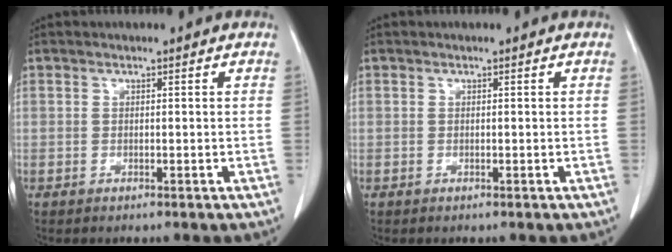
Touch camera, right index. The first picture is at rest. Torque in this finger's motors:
{"motor_torque": [0.00, 0.00, 0.01, 0.00]}